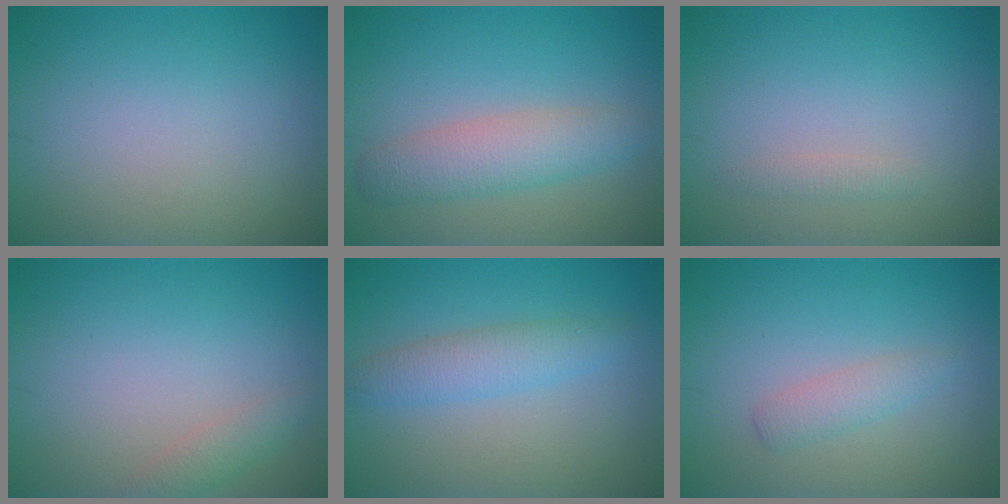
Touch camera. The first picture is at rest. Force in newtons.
{"total": 4.0, "press": 4.0, "slide": 0.1}
{"total": 0.8, "press": 0.8, "slide": 0.0}
{"total": 1.6, "press": 1.6, "slide": 0.2}
{"total": 3.0, "press": 3.0, "slide": 0.1}
{"total": 1.7, "press": 1.7, "slide": 0.1}